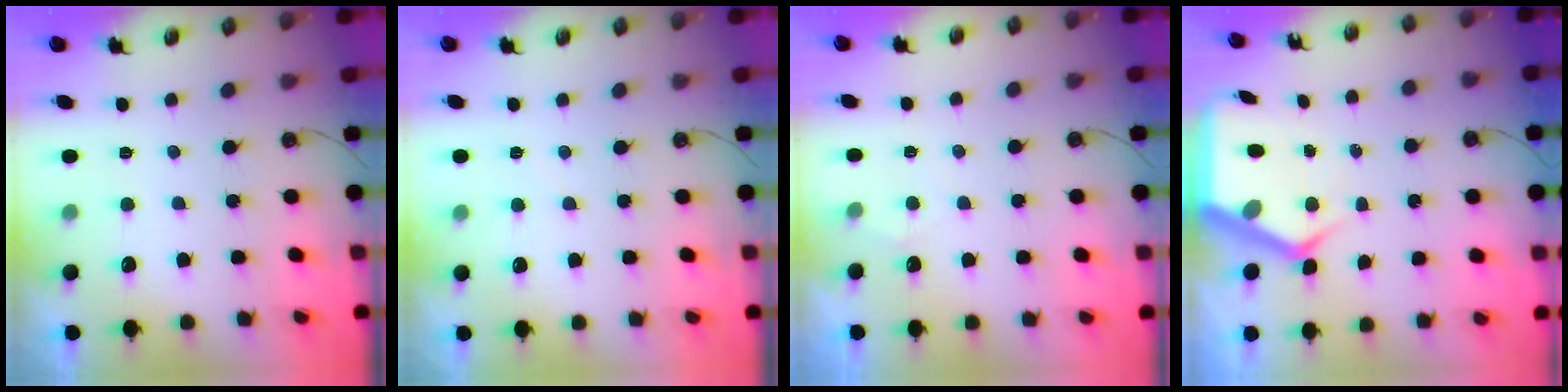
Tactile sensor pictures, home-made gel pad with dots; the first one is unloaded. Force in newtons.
{"total": 2.1, "press": 2.1, "slide": 0.3}
{"total": 3.1, "press": 3.1, "slide": 0.4}
{"total": 6.7, "press": 6.7, "slide": 0.4}